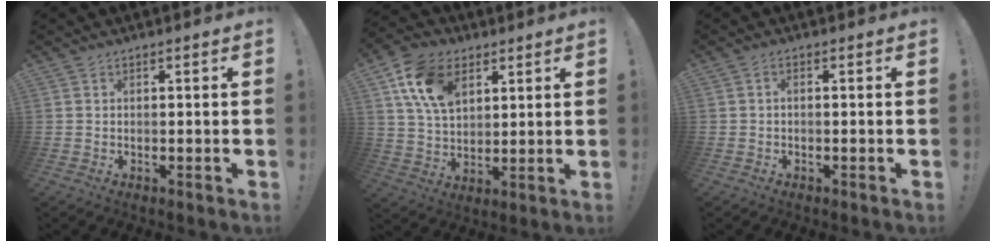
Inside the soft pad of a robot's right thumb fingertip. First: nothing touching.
{"total": 15.0, "force": [6.9, 10.1, 8.7], "torque": [-0.142, -0.017, 0.136]}
{"total": 1.1, "force": [-0.6, 0.2, 0.9], "torque": [-0.018, 0.003, -0.011]}